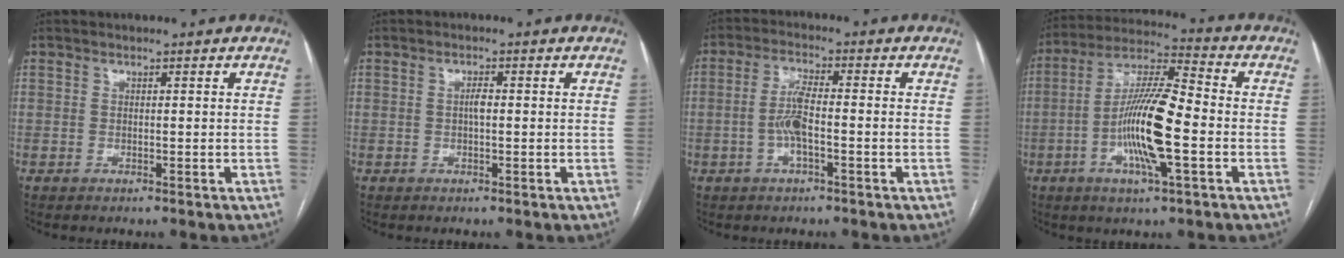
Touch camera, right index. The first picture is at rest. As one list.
[{"total": 1.4, "force": [0.0, 0.4, 1.4], "torque": [-0.026, 0.003, -0.001]}, {"total": 5.2, "force": [-1.2, 0.8, 5.0], "torque": [-0.106, 0.007, -0.024]}, {"total": 14.5, "force": [-3.3, 1.9, 14.0], "torque": [-0.269, 0.002, -0.063]}]